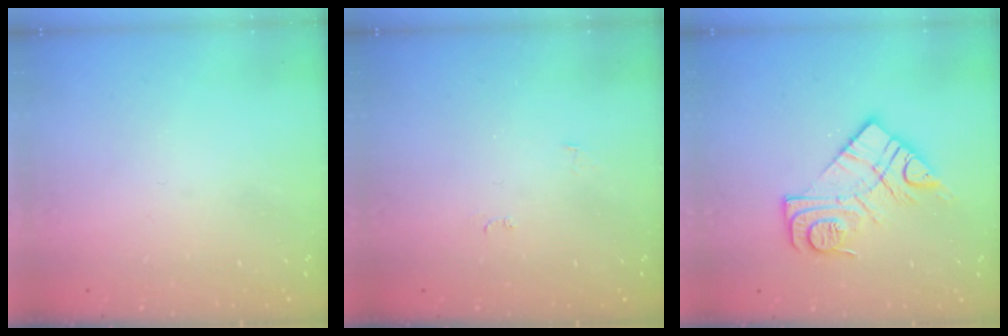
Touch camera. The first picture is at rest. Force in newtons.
{"total": 4.5, "press": 4.5, "slide": 0.5}
{"total": 13.2, "press": 13.2, "slide": 1.0}